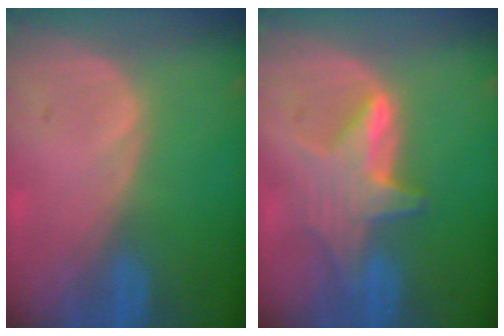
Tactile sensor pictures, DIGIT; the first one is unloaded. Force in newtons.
{"total": 6.5, "press": 6.4, "slide": 1.4}